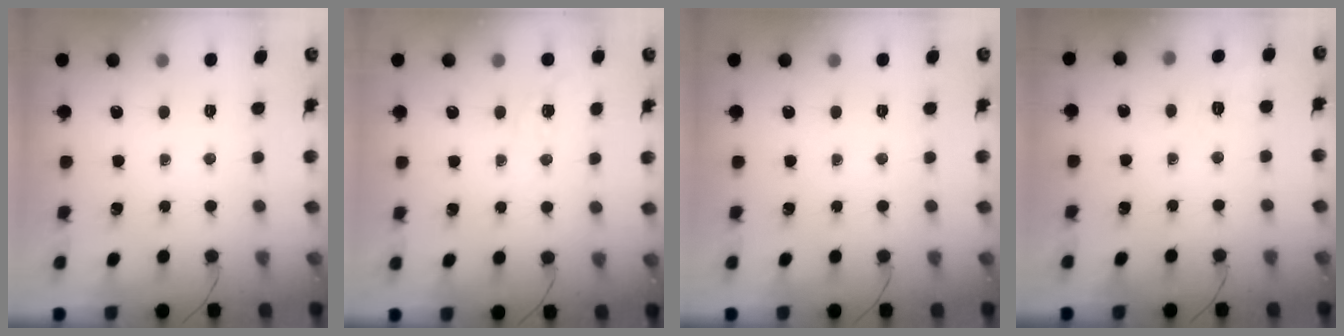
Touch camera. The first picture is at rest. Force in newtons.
{"total": 1.9, "press": 0.8, "slide": 1.8}
{"total": 0.0}
{"total": 1.9, "press": 0.8, "slide": 1.7}